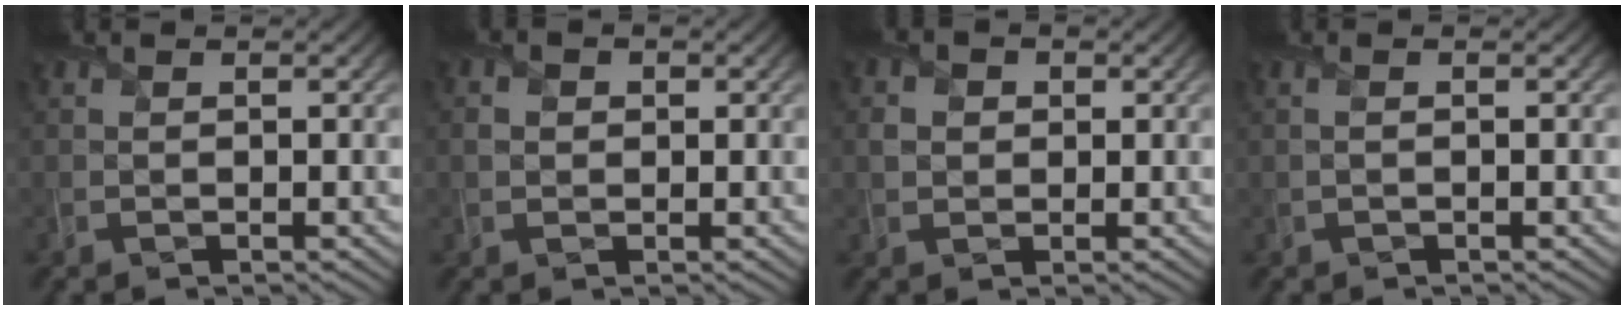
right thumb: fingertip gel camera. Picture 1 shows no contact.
{"total": 1.2, "force": [-0.1, 1.1, 0.5], "torque": [-0.015, -0.002, -0.003]}
{"total": 1.7, "force": [0.0, 1.5, 0.7], "torque": [-0.019, -0.002, -0.001]}
{"total": 0.7, "force": [-0.3, -0.3, 0.5], "torque": [-0.009, 0.001, -0.002]}